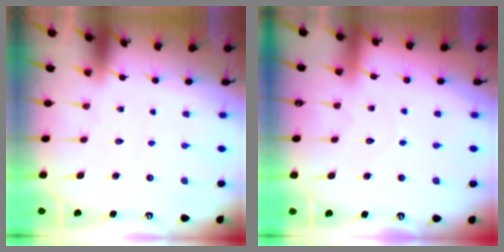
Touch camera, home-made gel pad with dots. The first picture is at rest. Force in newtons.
{"total": 3.5, "press": 3.5, "slide": 0.3}